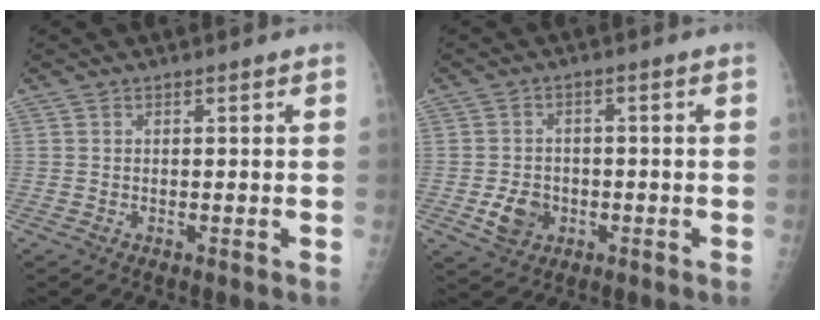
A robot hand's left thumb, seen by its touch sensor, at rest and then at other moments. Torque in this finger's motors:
{"motor_torque": [-0.20, 0.34, 0.14, 0.06, -0.02]}